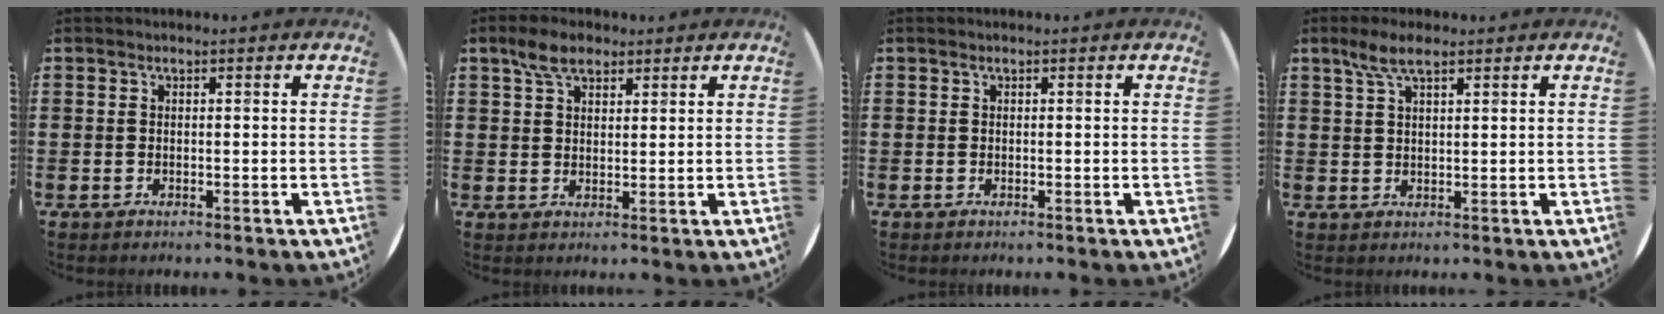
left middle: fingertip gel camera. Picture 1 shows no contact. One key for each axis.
{"total": 4.4, "fx": 3.2, "fy": 2.2, "fz": 2.1, "tx": -0.033, "ty": 0.002, "tz": 0.056}
{"total": 0.0}
{"total": 4.1, "fx": 2.7, "fy": 1.1, "fz": 2.9, "tx": -0.062, "ty": 0.006, "tz": 0.048}